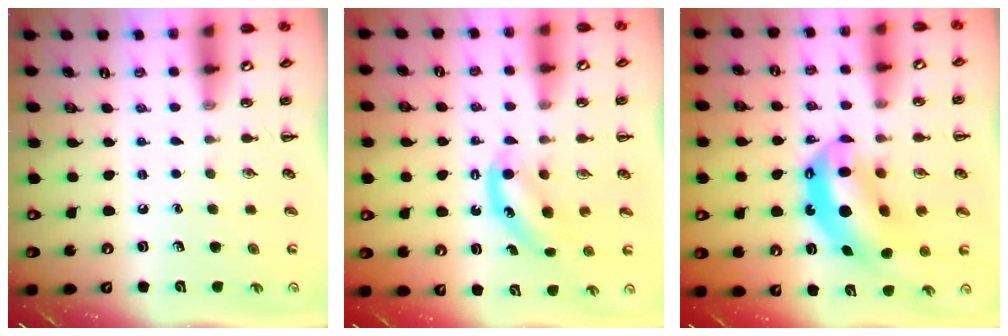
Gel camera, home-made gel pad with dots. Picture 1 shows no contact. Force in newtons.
{"total": 5.4, "press": 5.3, "slide": 0.8}
{"total": 12.5, "press": 12.0, "slide": 3.2}